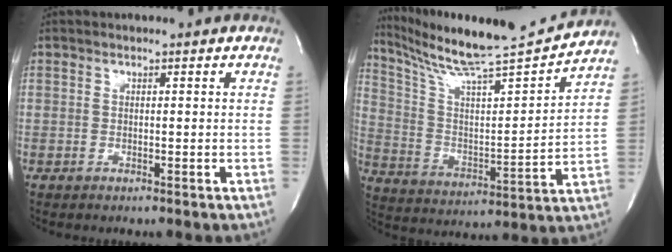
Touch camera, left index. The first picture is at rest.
{"total": 18.0, "force": [16.6, -0.8, 7.0], "torque": [-0.132, -0.030, 0.275]}